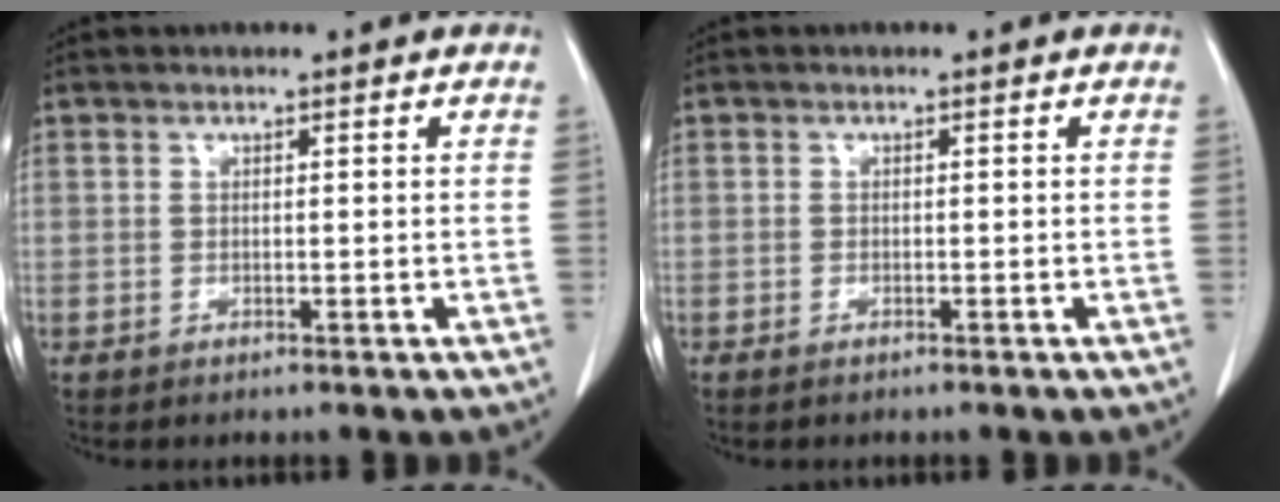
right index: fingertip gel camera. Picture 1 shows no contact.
{"total": 0.7, "force": [-0.6, 0.2, 0.3], "torque": [-0.010, -0.002, -0.008]}